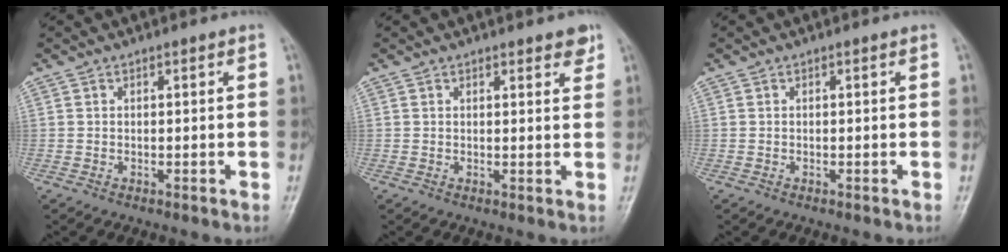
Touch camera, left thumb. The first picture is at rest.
{"total": 3.0, "force": [2.2, 1.1, 1.7], "torque": [-0.004, -0.010, 0.025]}
{"total": 0.0}